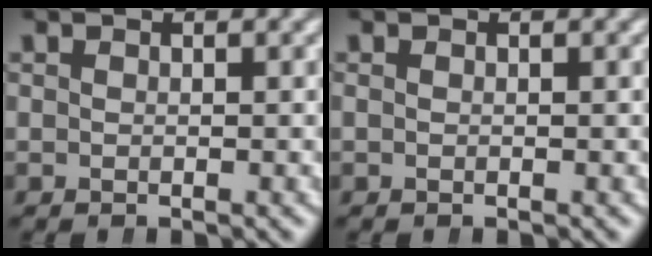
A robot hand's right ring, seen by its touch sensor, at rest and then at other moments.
{"total": 0.0}